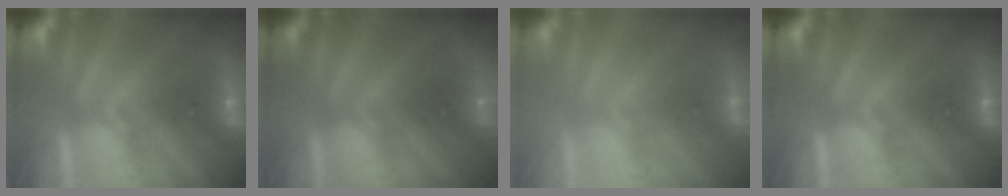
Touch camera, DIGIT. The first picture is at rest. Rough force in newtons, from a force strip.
{"total": 2.4}
{"total": 2.7}
{"total": 0.0}